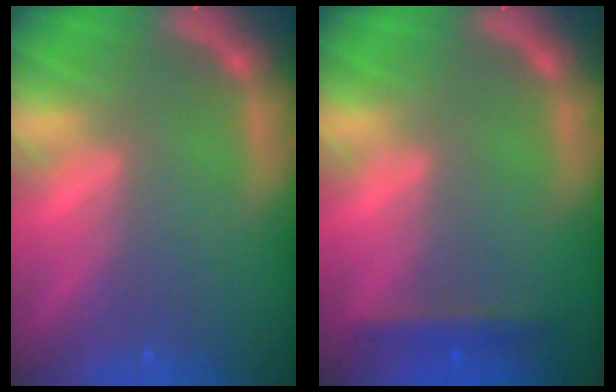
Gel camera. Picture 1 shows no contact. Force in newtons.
{"total": 1.9}